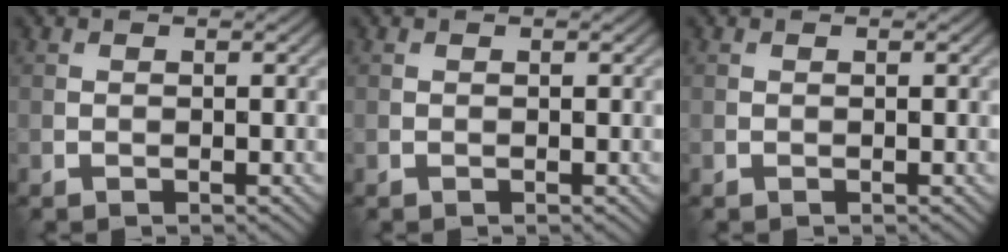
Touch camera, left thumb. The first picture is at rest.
{"total": 0.0}
{"total": 0.0}